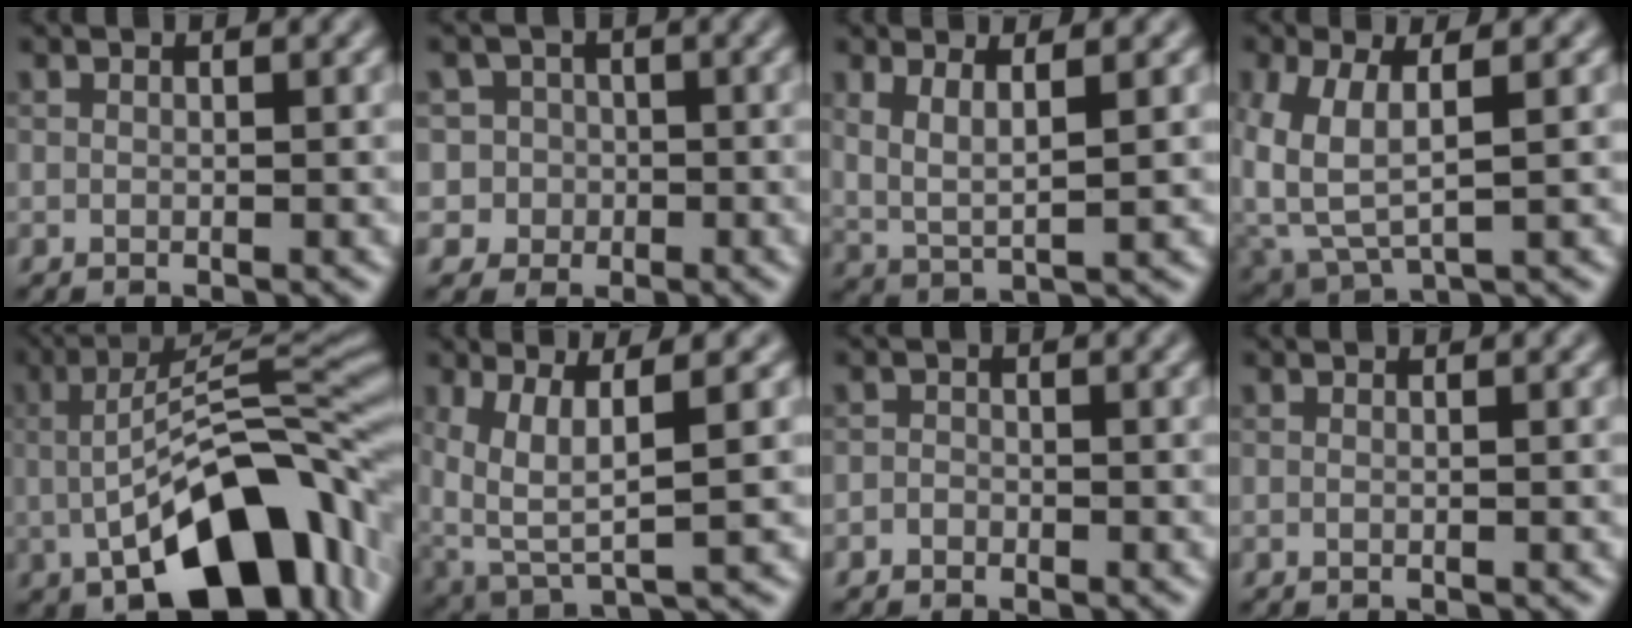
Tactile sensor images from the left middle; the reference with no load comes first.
{"total": 4.2, "force": [-0.2, 4.2, 0.5], "torque": [0.011, 0.021, -0.026]}
{"total": 3.2, "force": [1.5, 1.0, 2.7], "torque": [-0.057, -0.010, 0.033]}
{"total": 5.6, "force": [0.8, 3.1, 4.6], "torque": [-0.124, -0.008, 0.020]}
{"total": 13.0, "force": [-3.7, 5.6, 11.1], "torque": [-0.171, 0.009, -0.067]}
{"total": 5.6, "force": [1.4, 1.9, 5.1], "torque": [-0.119, -0.011, 0.033]}
{"total": 1.0, "force": [-0.6, 0.8, 0.1], "torque": [0.006, 0.001, -0.015]}
{"total": 0.5, "force": [-0.1, 0.2, 0.4], "torque": [-0.006, -0.005, -0.007]}